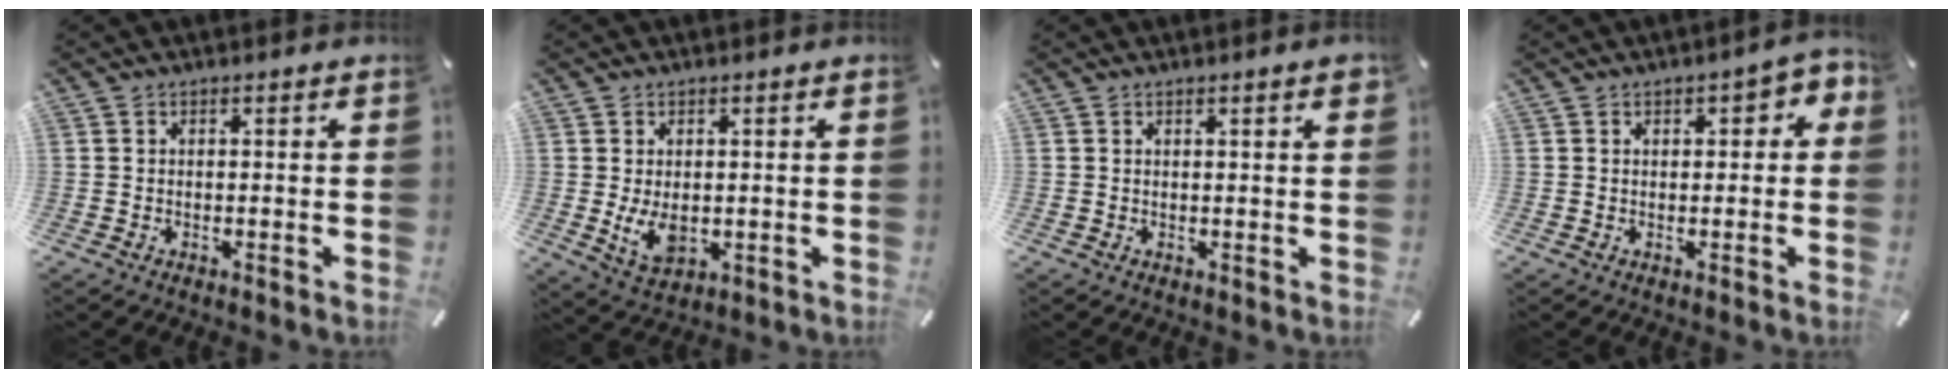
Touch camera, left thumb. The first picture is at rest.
{"total": 6.3, "force": [-0.2, 4.2, 4.6], "torque": [-0.092, -0.009, -0.005]}
{"total": 1.8, "force": [0.8, 0.2, 1.6], "torque": [-0.032, 0.001, 0.013]}
{"total": 3.2, "force": [0.5, 2.0, 2.5], "torque": [-0.033, 0.005, 0.002]}